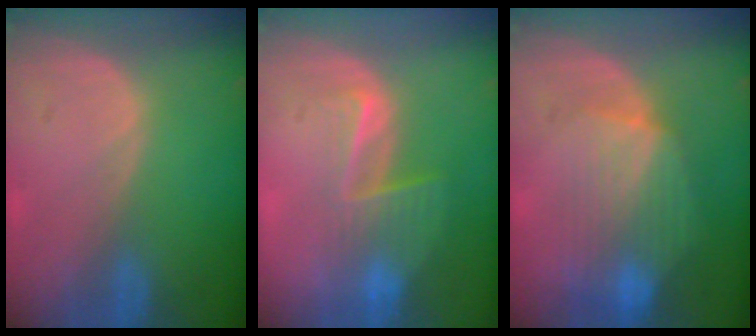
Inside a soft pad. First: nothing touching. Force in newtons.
{"total": 6.6, "press": 5.5, "slide": 3.5}
{"total": 8.9, "press": 8.0, "slide": 3.9}